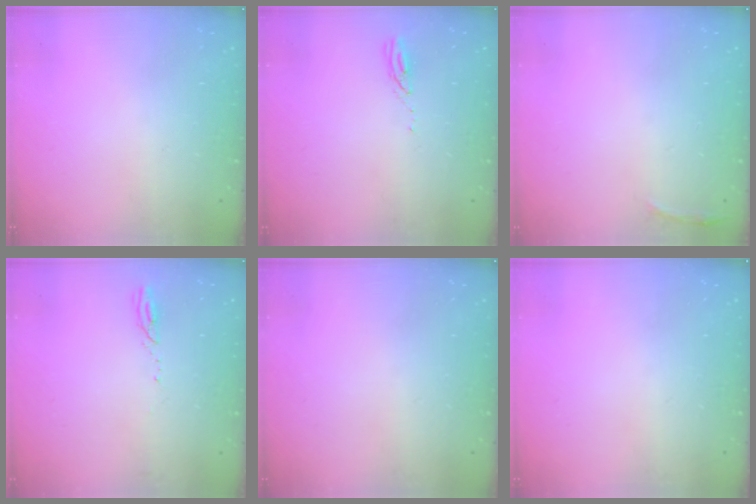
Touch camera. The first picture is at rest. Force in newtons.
{"total": 3.0, "press": 3.0, "slide": 0.2}
{"total": 3.0, "press": 1.9, "slide": 2.3}
{"total": 2.4, "press": 2.4, "slide": 0.3}
{"total": 16.0, "press": 1.9, "slide": 15.9}
{"total": 0.0}